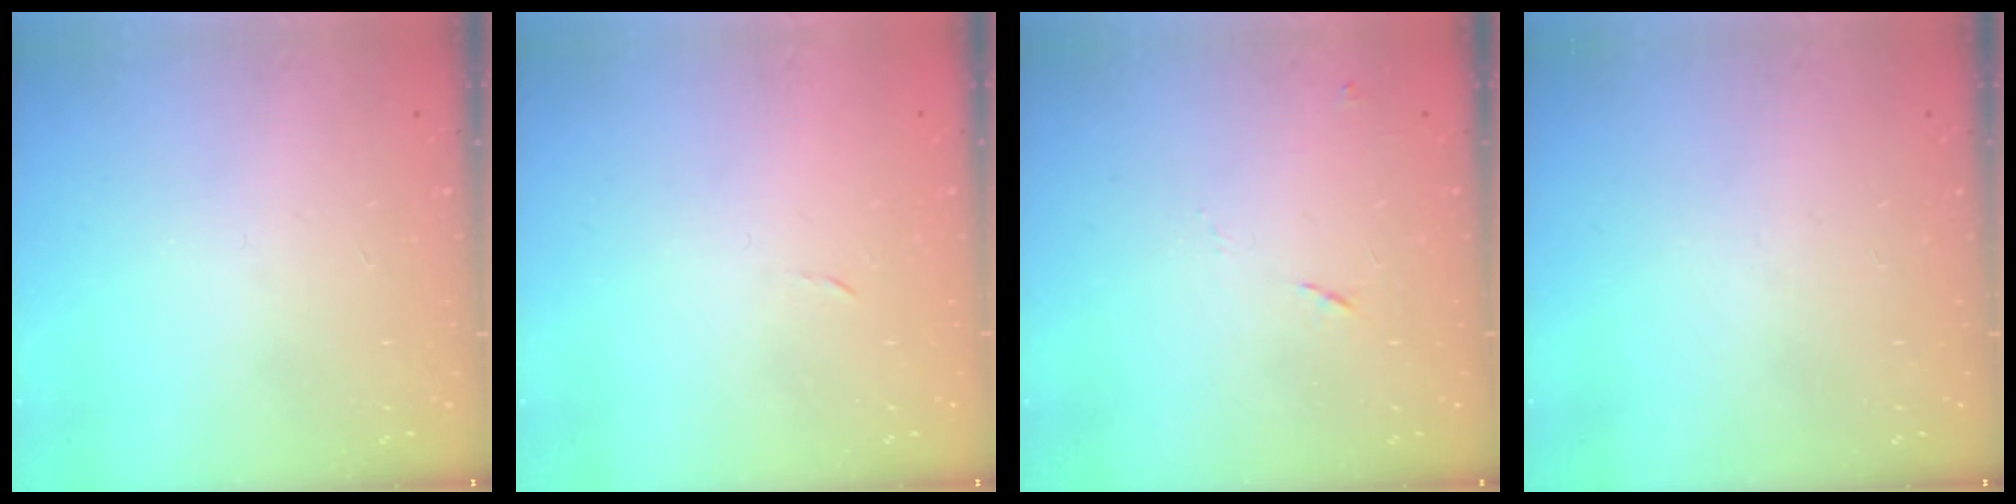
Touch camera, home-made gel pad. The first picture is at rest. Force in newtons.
{"total": 2.3, "press": 2.3, "slide": 0.4}
{"total": 7.4, "press": 7.4, "slide": 0.7}
{"total": 0.0}